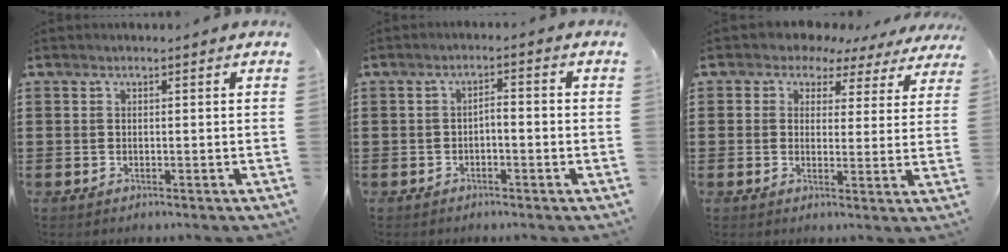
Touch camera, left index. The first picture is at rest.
{"total": 1.8, "force": [-1.4, 0.2, 1.1], "torque": [-0.023, 0.005, -0.031]}
{"total": 3.6, "force": [2.6, 2.3, 0.6], "torque": [-0.033, -0.012, 0.043]}